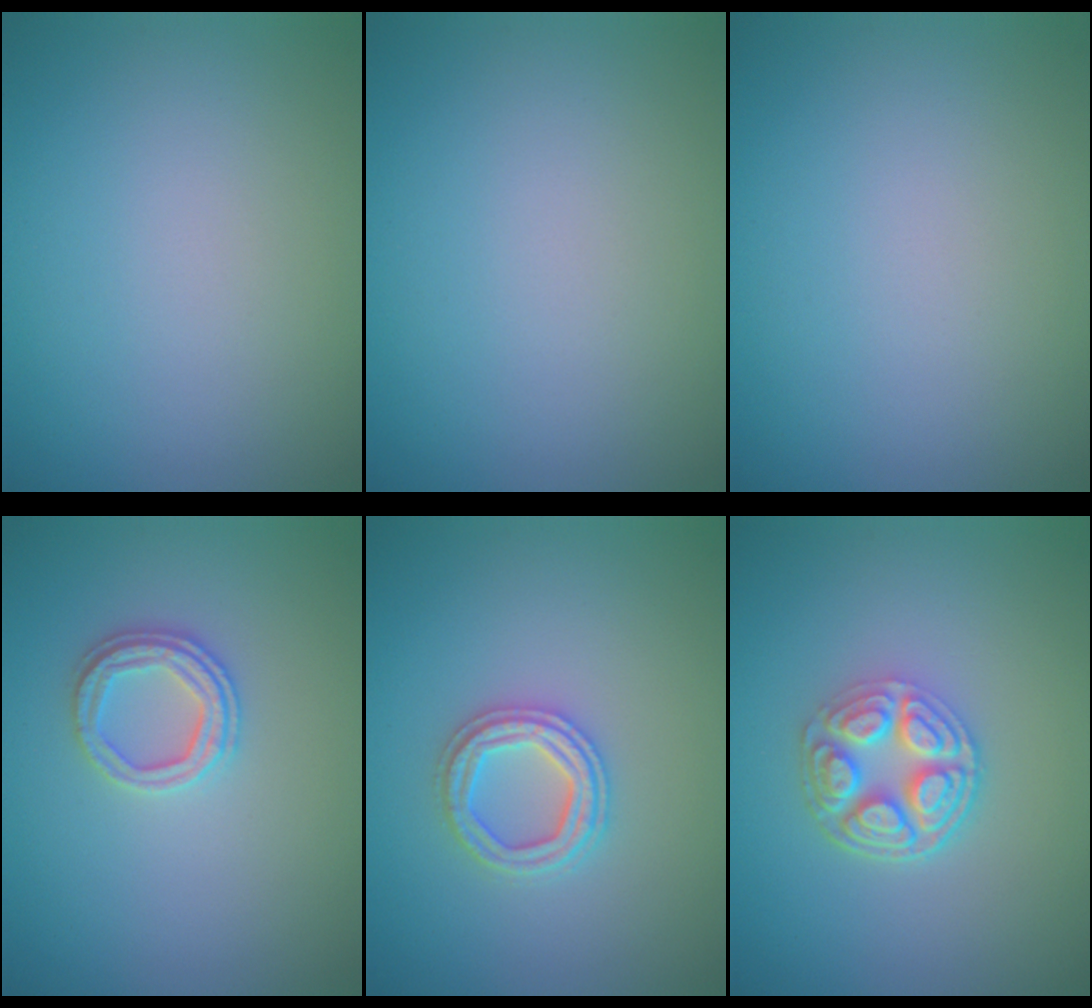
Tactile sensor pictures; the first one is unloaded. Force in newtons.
{"total": 0.0}
{"total": 0.0}
{"total": 2.6, "press": 2.4, "slide": 0.8}
{"total": 2.7, "press": 2.6, "slide": 0.7}
{"total": 4.7, "press": 3.7, "slide": 2.8}